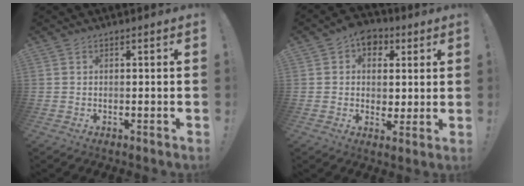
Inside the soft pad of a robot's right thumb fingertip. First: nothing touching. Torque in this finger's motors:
{"motor_torque": [0.69, 0.65, 0.10, 0.02, 0.00]}